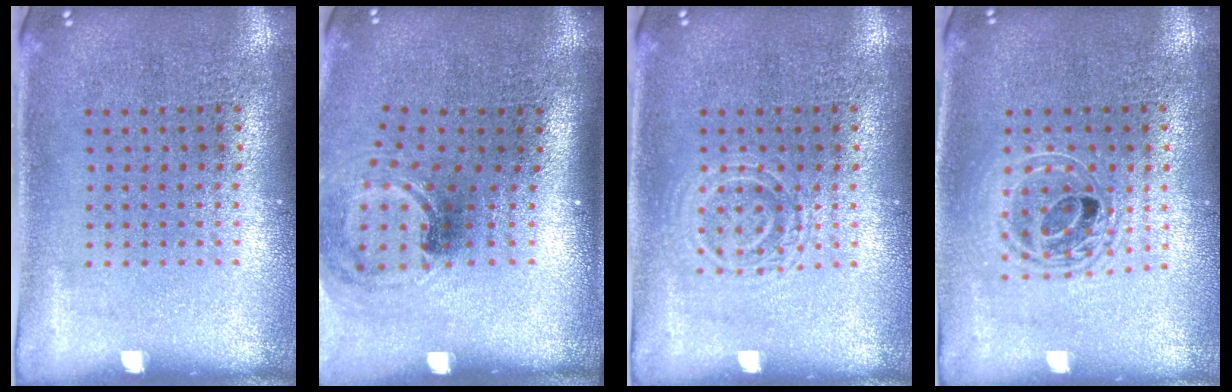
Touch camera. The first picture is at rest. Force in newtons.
{"total": 1.5, "press": 1.1, "slide": 0.9}
{"total": 1.8, "press": 1.8, "slide": 0.4}
{"total": 1.7, "press": 1.4, "slide": 0.9}